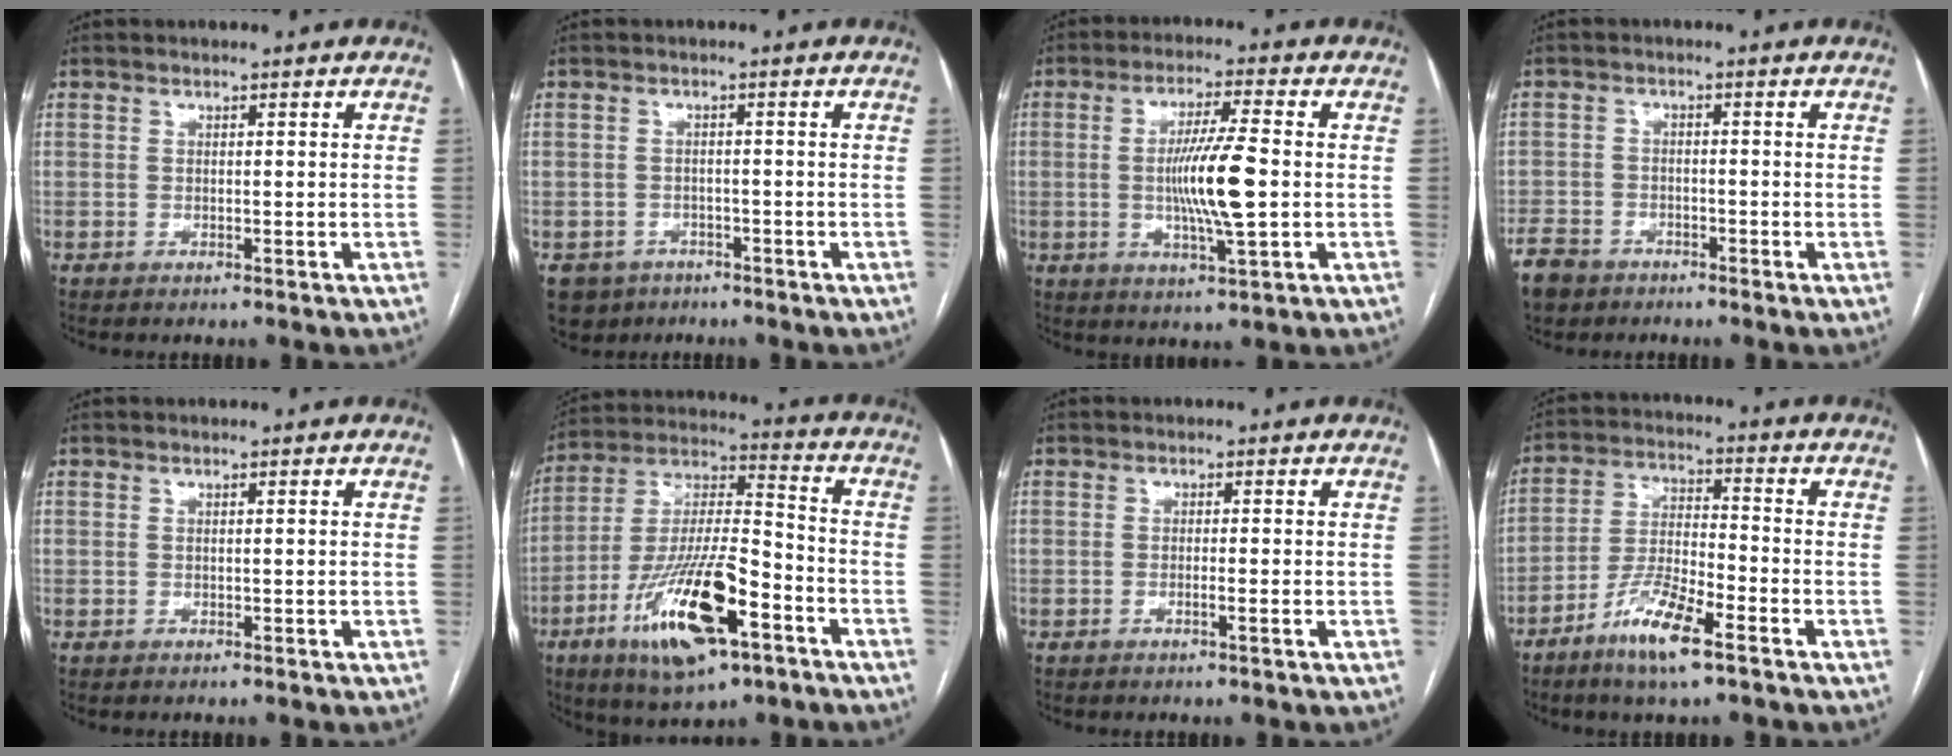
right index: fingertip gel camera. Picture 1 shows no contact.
{"total": 5.2, "force": [-3.3, 3.9, 0.6], "torque": [-0.007, 0.004, -0.048]}
{"total": 9.9, "force": [-0.6, 0.5, 9.8], "torque": [-0.182, -0.005, -0.014]}
{"total": 6.1, "force": [-4.3, 4.1, 1.3], "torque": [-0.032, 0.000, -0.080]}
{"total": 0.0}
{"total": 19.5, "force": [-9.1, 5.0, 16.5], "torque": [-0.330, -0.017, -0.155]}
{"total": 1.4, "force": [-0.6, -0.2, 1.2], "torque": [-0.023, -0.002, -0.010]}
{"total": 10.0, "force": [-6.2, 1.6, 7.8], "torque": [-0.156, -0.013, -0.119]}